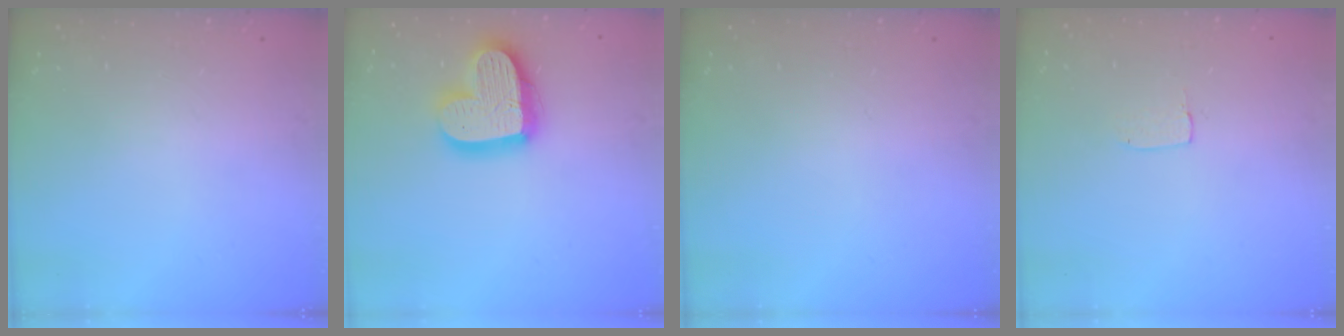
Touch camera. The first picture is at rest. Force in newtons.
{"total": 18.7, "press": 18.7, "slide": 1.5}
{"total": 0.0}
{"total": 3.4, "press": 3.4, "slide": 0.1}